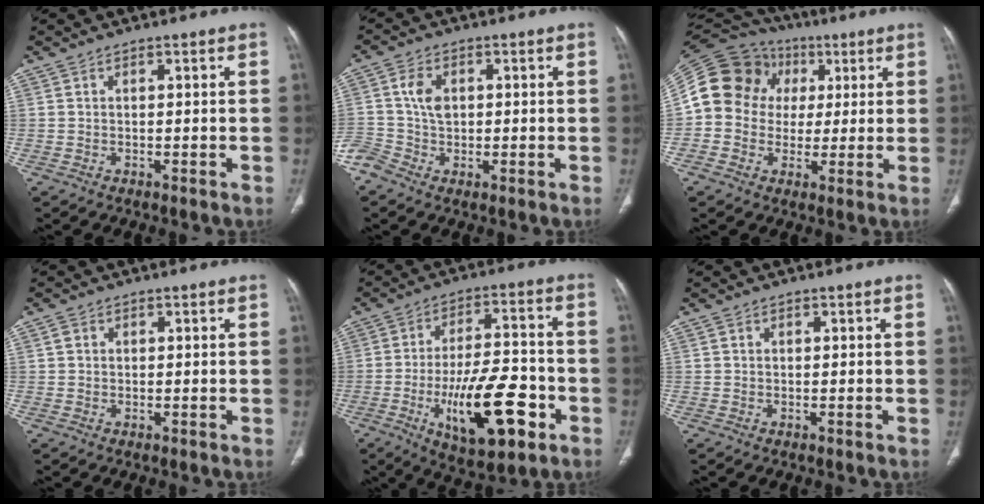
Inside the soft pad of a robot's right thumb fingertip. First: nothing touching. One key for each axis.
{"total": 6.8, "fx": -0.1, "fy": 5.2, "fz": 4.4, "tx": -0.080, "ty": 0.017, "tz": -0.003}
{"total": 16.6, "fx": 2.8, "fy": 14.7, "fz": 7.2, "tx": -0.120, "ty": 0.038, "tz": 0.046}
{"total": 1.4, "fx": 0.4, "fy": 1.2, "fz": 0.6, "tx": -0.004, "ty": 0.000, "tz": 0.007}
{"total": 18.5, "fx": -6.5, "fy": 7.3, "fz": 15.7, "tx": -0.241, "ty": 0.026, "tz": -0.093}
{"total": 0.0}